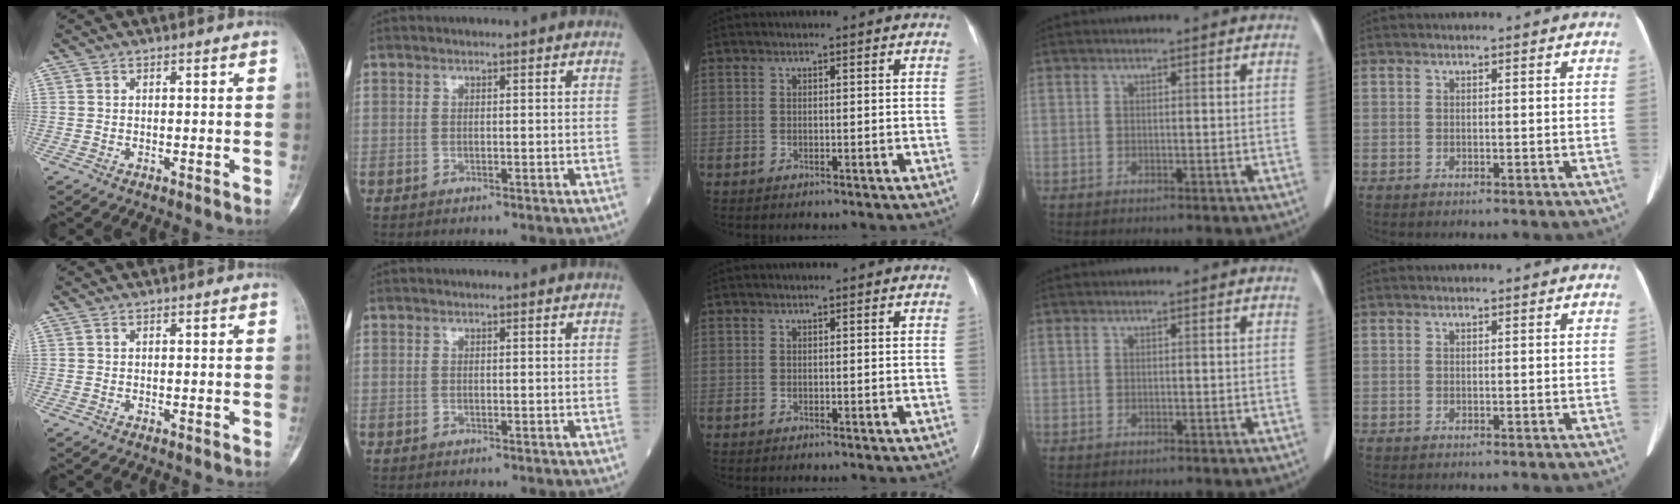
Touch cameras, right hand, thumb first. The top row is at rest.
{}